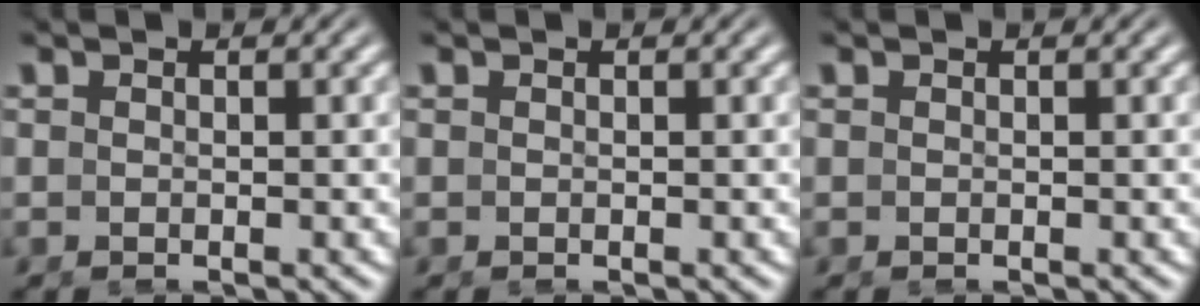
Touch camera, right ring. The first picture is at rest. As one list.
[{"total": 0.0}, {"total": 0.0}]